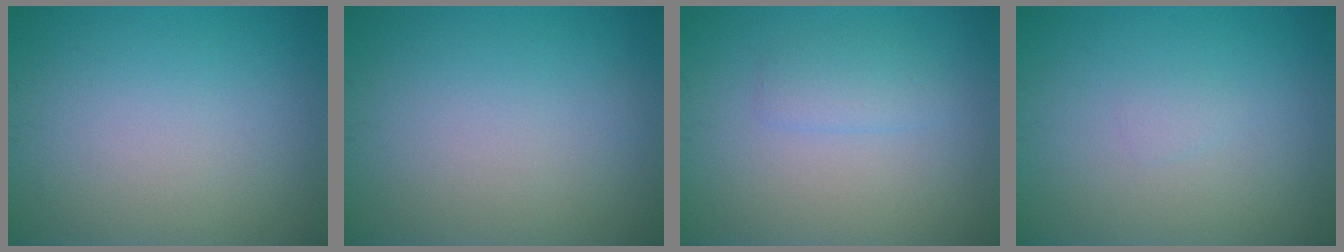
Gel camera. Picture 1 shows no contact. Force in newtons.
{"total": 0.0}
{"total": 1.7, "press": 1.7, "slide": 0.0}
{"total": 0.6, "press": 0.6, "slide": 0.1}